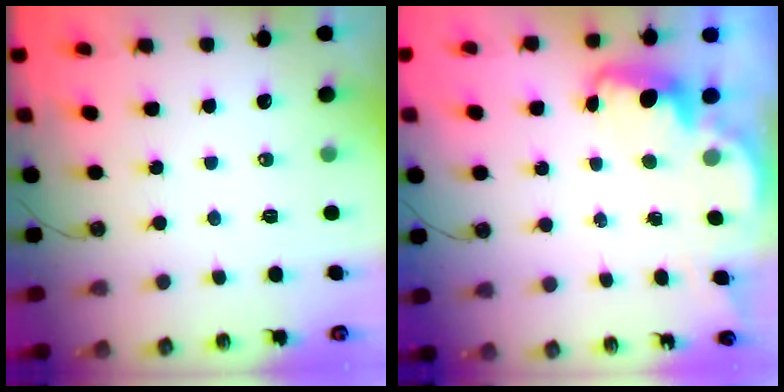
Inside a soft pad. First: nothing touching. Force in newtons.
{"total": 2.5, "press": 2.4, "slide": 0.7}